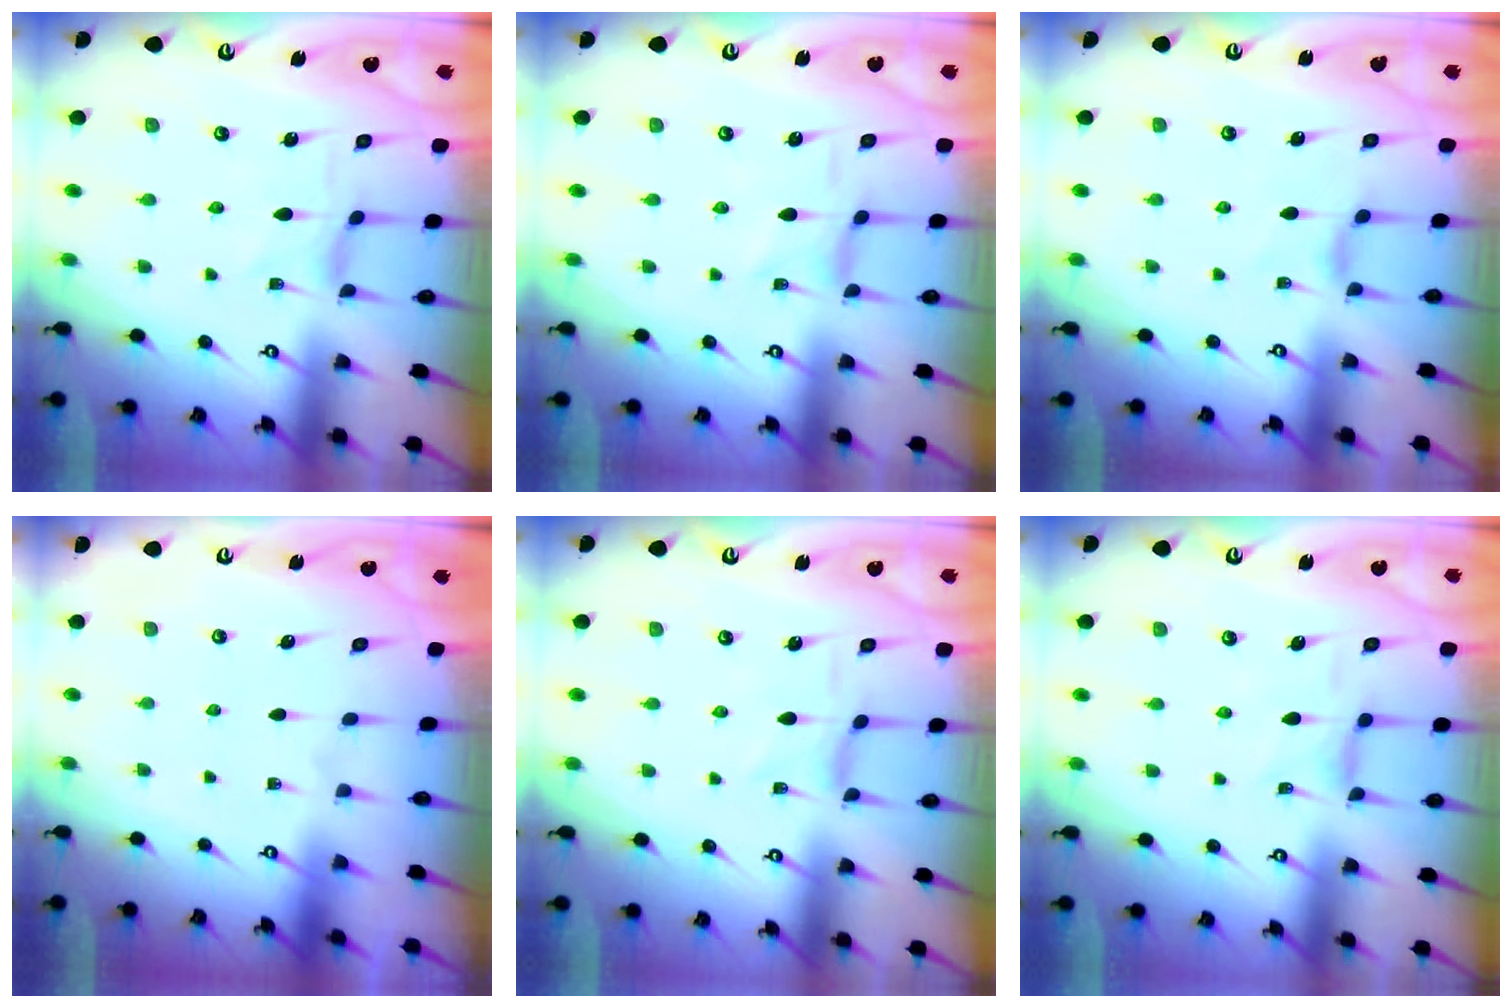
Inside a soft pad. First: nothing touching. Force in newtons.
{"total": 0.0}
{"total": 2.3, "press": 2.3, "slide": 0.5}
{"total": 0.0}
{"total": 0.0}
{"total": 0.8, "press": 0.7, "slide": 0.2}